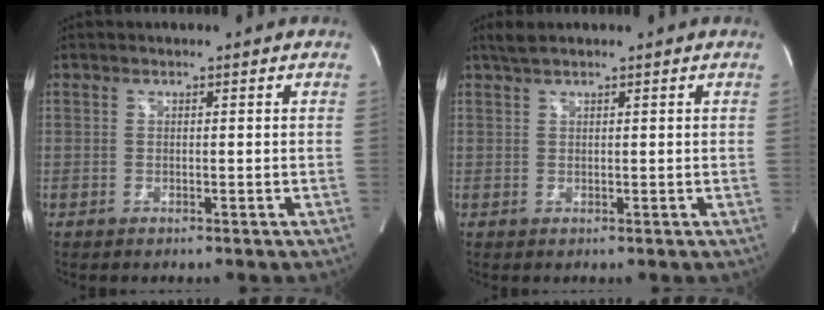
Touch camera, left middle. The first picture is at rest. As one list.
[{"total": 1.9, "force": [1.6, 0.1, 1.0], "torque": [-0.025, 0.014, 0.032]}]